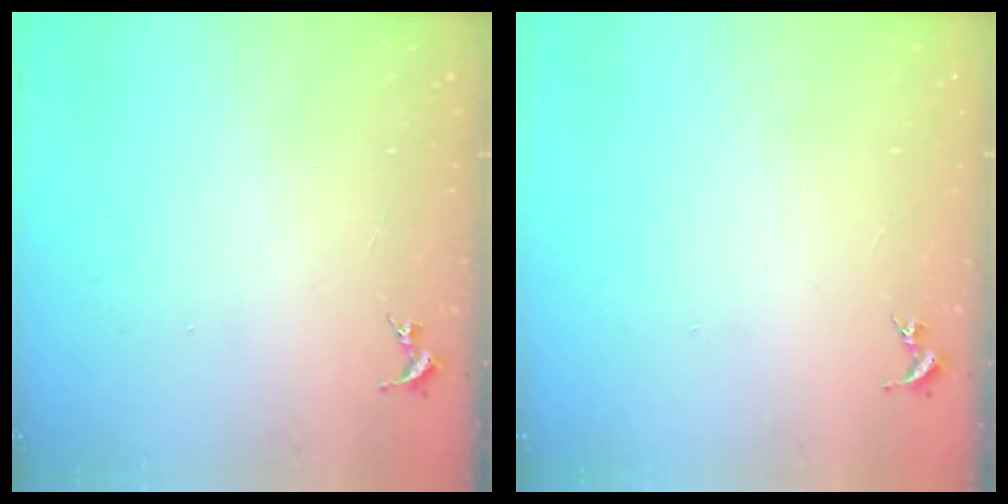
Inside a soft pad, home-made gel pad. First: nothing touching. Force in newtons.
{"total": 0.0}